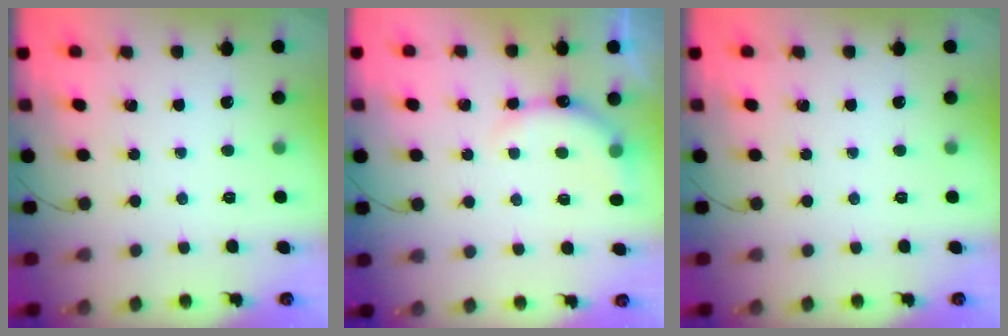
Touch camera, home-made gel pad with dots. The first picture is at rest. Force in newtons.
{"total": 7.8, "press": 7.8, "slide": 0.2}
{"total": 0.0}